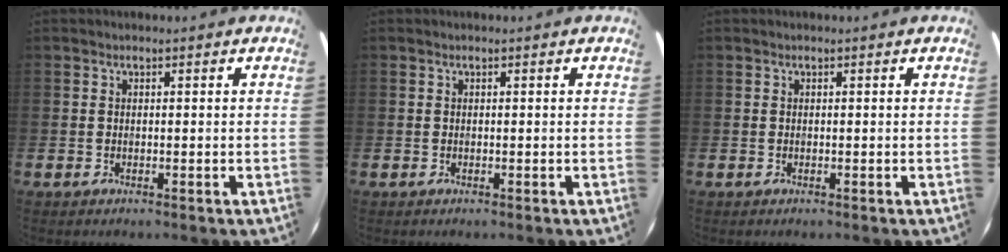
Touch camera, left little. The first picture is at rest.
{"total": 0.0}
{"total": 0.0}